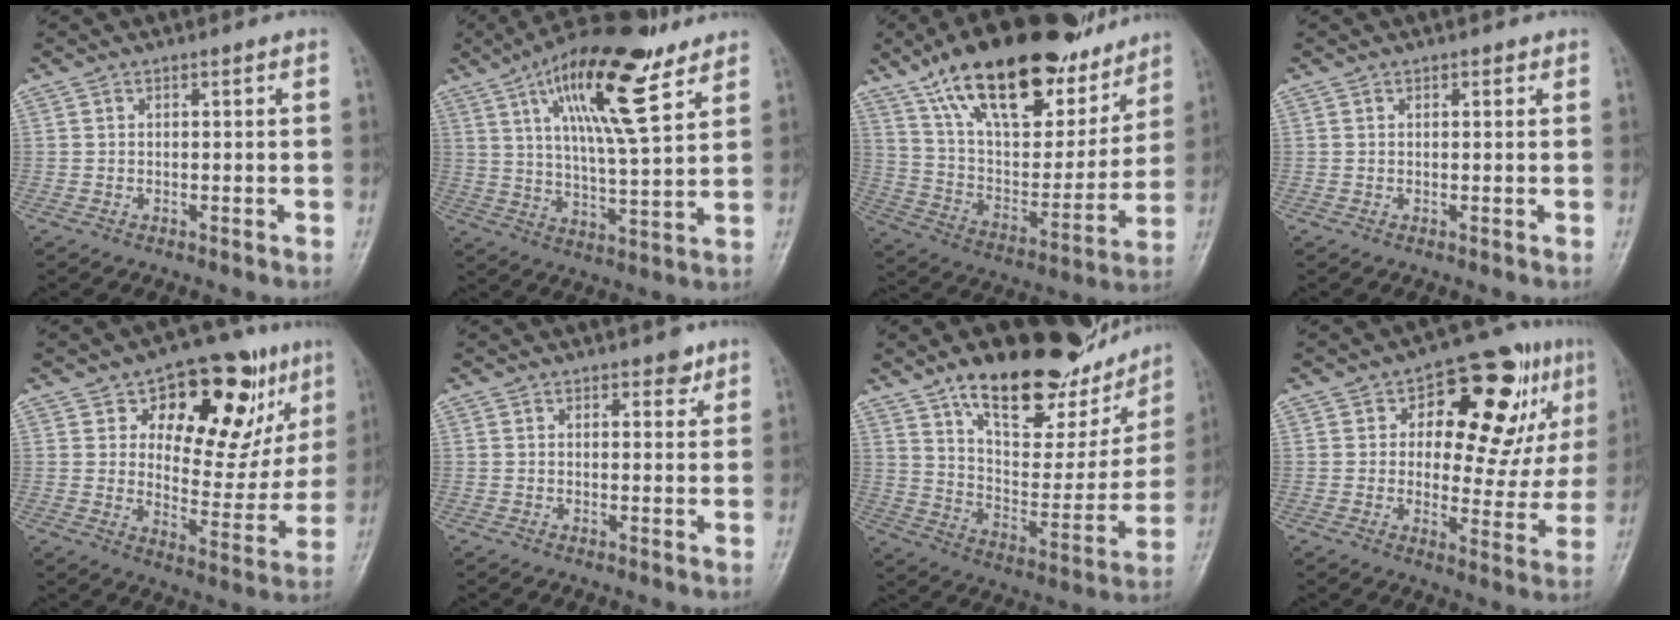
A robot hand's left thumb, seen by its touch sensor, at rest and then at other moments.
{"total": 18.7, "force": [10.0, 5.6, 14.9], "torque": [-0.226, -0.032, 0.167]}
{"total": 28.9, "force": [19.2, 12.1, 17.9], "torque": [-0.251, -0.044, 0.316]}
{"total": 0.6, "force": [0.5, 0.4, 0.2], "torque": [0.002, -0.002, 0.003]}
{"total": 20.5, "force": [9.5, 10.8, 14.6], "torque": [-0.138, -0.031, 0.139]}
{"total": 2.3, "force": [1.6, 1.2, 1.0], "torque": [0.002, -0.008, 0.019]}
{"total": 25.8, "force": [17.2, 10.8, 15.9], "torque": [-0.184, -0.061, 0.269]}
{"total": 19.1, "force": [6.9, 9.8, 14.8], "torque": [-0.138, -0.004, 0.091]}